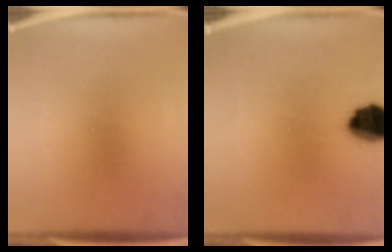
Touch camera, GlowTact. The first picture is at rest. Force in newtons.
{"total": 10.8}